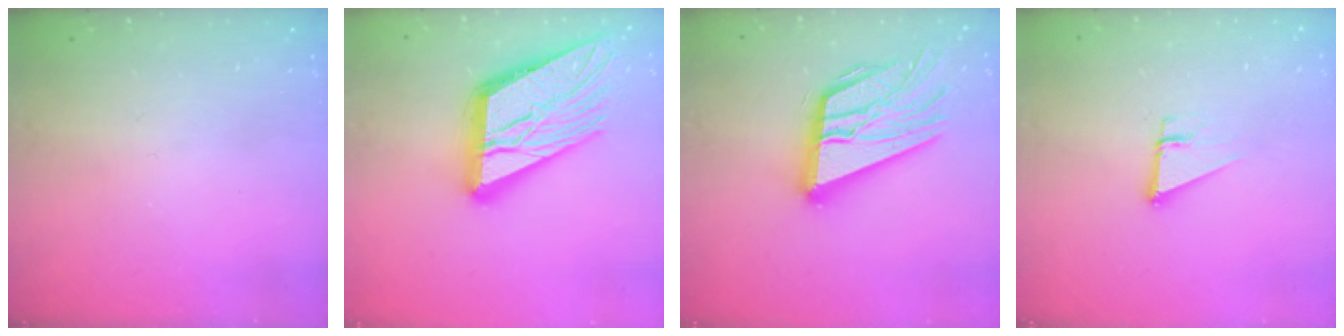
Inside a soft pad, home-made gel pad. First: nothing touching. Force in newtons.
{"total": 21.6, "press": 21.4, "slide": 2.5}
{"total": 21.7, "press": 21.6, "slide": 1.9}
{"total": 2.7, "press": 2.7, "slide": 0.2}